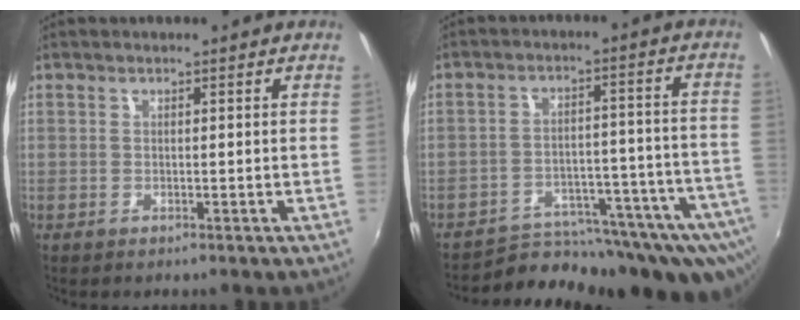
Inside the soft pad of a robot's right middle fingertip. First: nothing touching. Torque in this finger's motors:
{"motor_torque": [1.09, -1.05, 0.60, 0.09]}